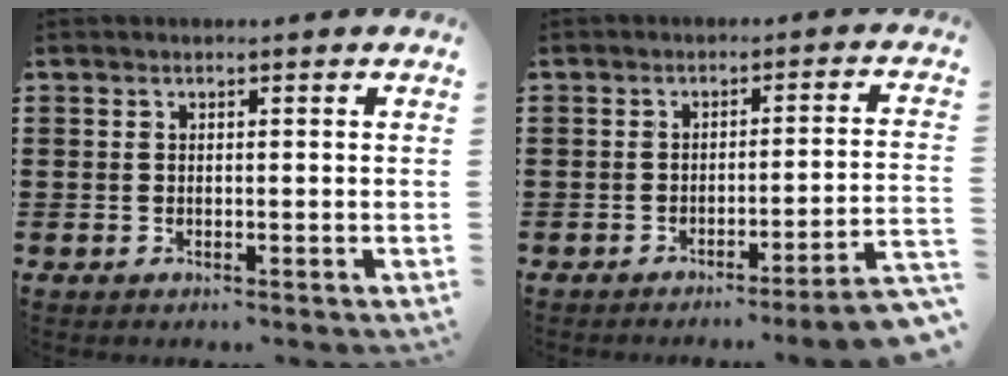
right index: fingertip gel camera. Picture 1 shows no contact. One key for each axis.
{"total": 3.7, "fx": -2.8, "fy": -0.6, "fz": 2.3, "tx": -0.043, "ty": -0.019, "tz": -0.058}